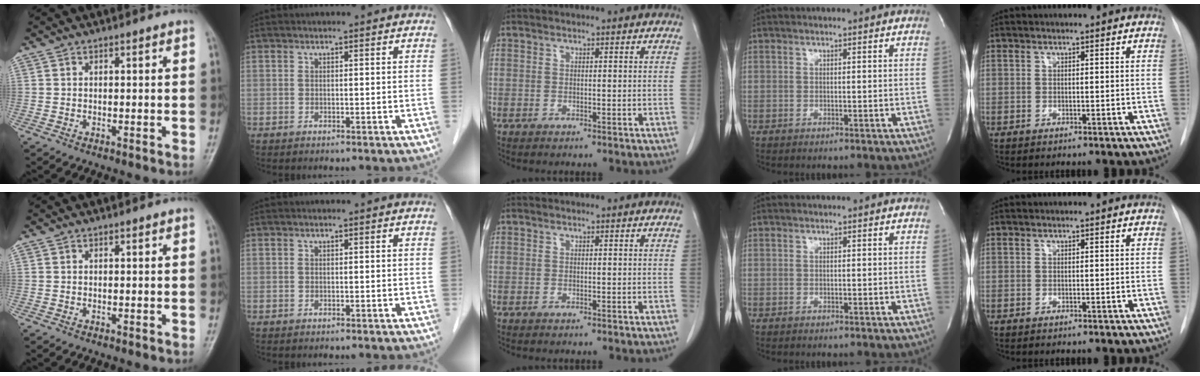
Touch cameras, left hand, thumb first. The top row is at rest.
{}